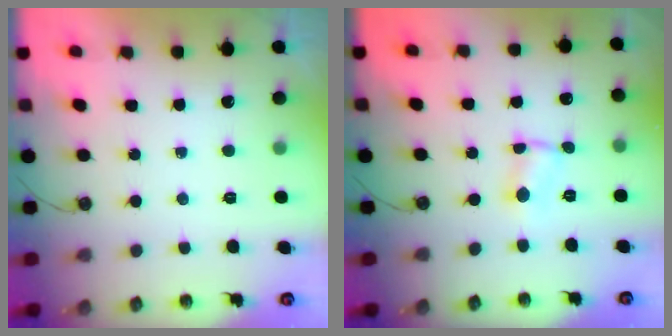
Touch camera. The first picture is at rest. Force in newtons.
{"total": 1.6, "press": 1.6, "slide": 0.3}